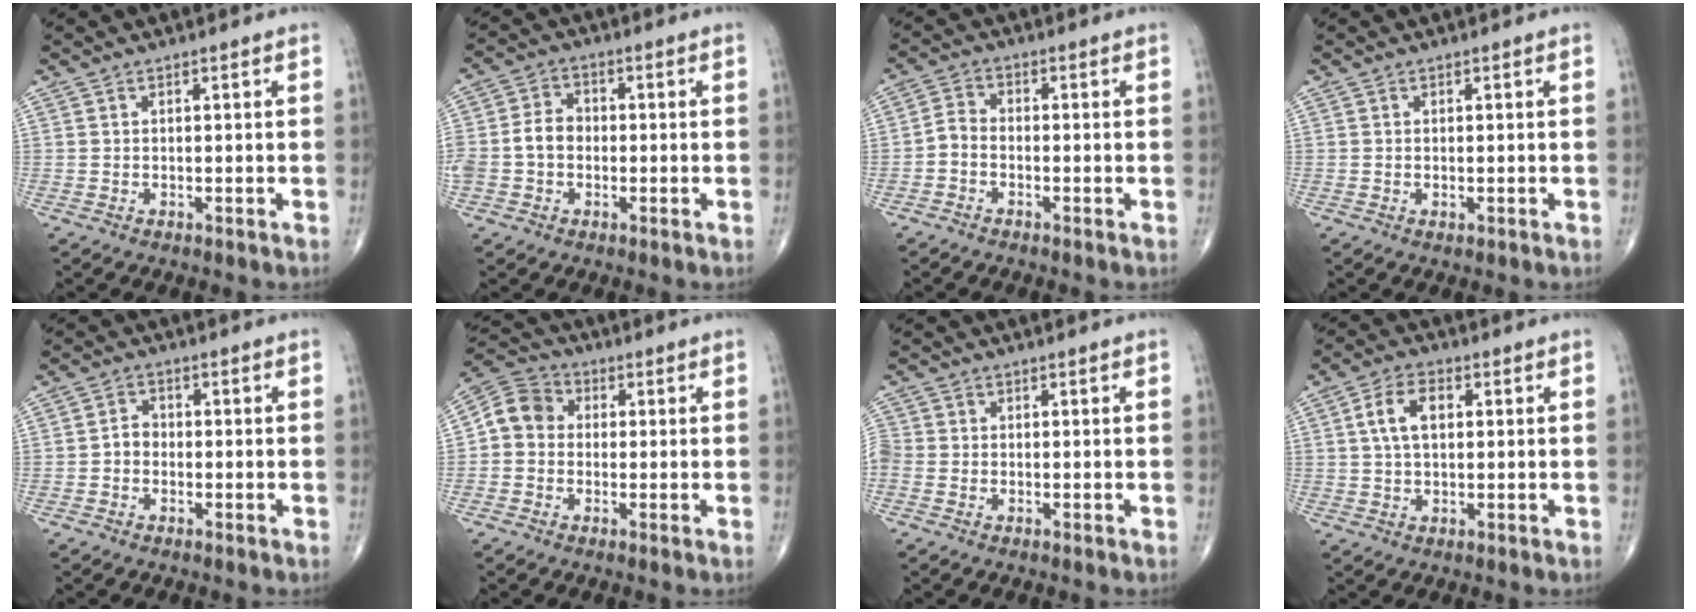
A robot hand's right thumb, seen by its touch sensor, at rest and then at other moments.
{"total": 7.1, "force": [-1.0, 5.6, 4.3], "torque": [-0.081, 0.026, -0.023]}
{"total": 3.1, "force": [-1.5, 2.1, 1.8], "torque": [-0.032, 0.018, -0.039]}
{"total": 0.7, "force": [-0.1, 0.4, 0.6], "torque": [-0.012, -0.002, -0.001]}
{"total": 2.6, "force": [-0.8, 2.2, 1.3], "torque": [-0.011, 0.010, -0.022]}
{"total": 7.3, "force": [-0.1, 6.3, 3.6], "torque": [-0.050, 0.025, -0.019]}
{"total": 3.9, "force": [-1.0, 3.2, 2.0], "torque": [-0.060, 0.006, -0.024]}
{"total": 6.6, "force": [1.3, 3.9, 5.2], "torque": [-0.091, 0.010, 0.021]}